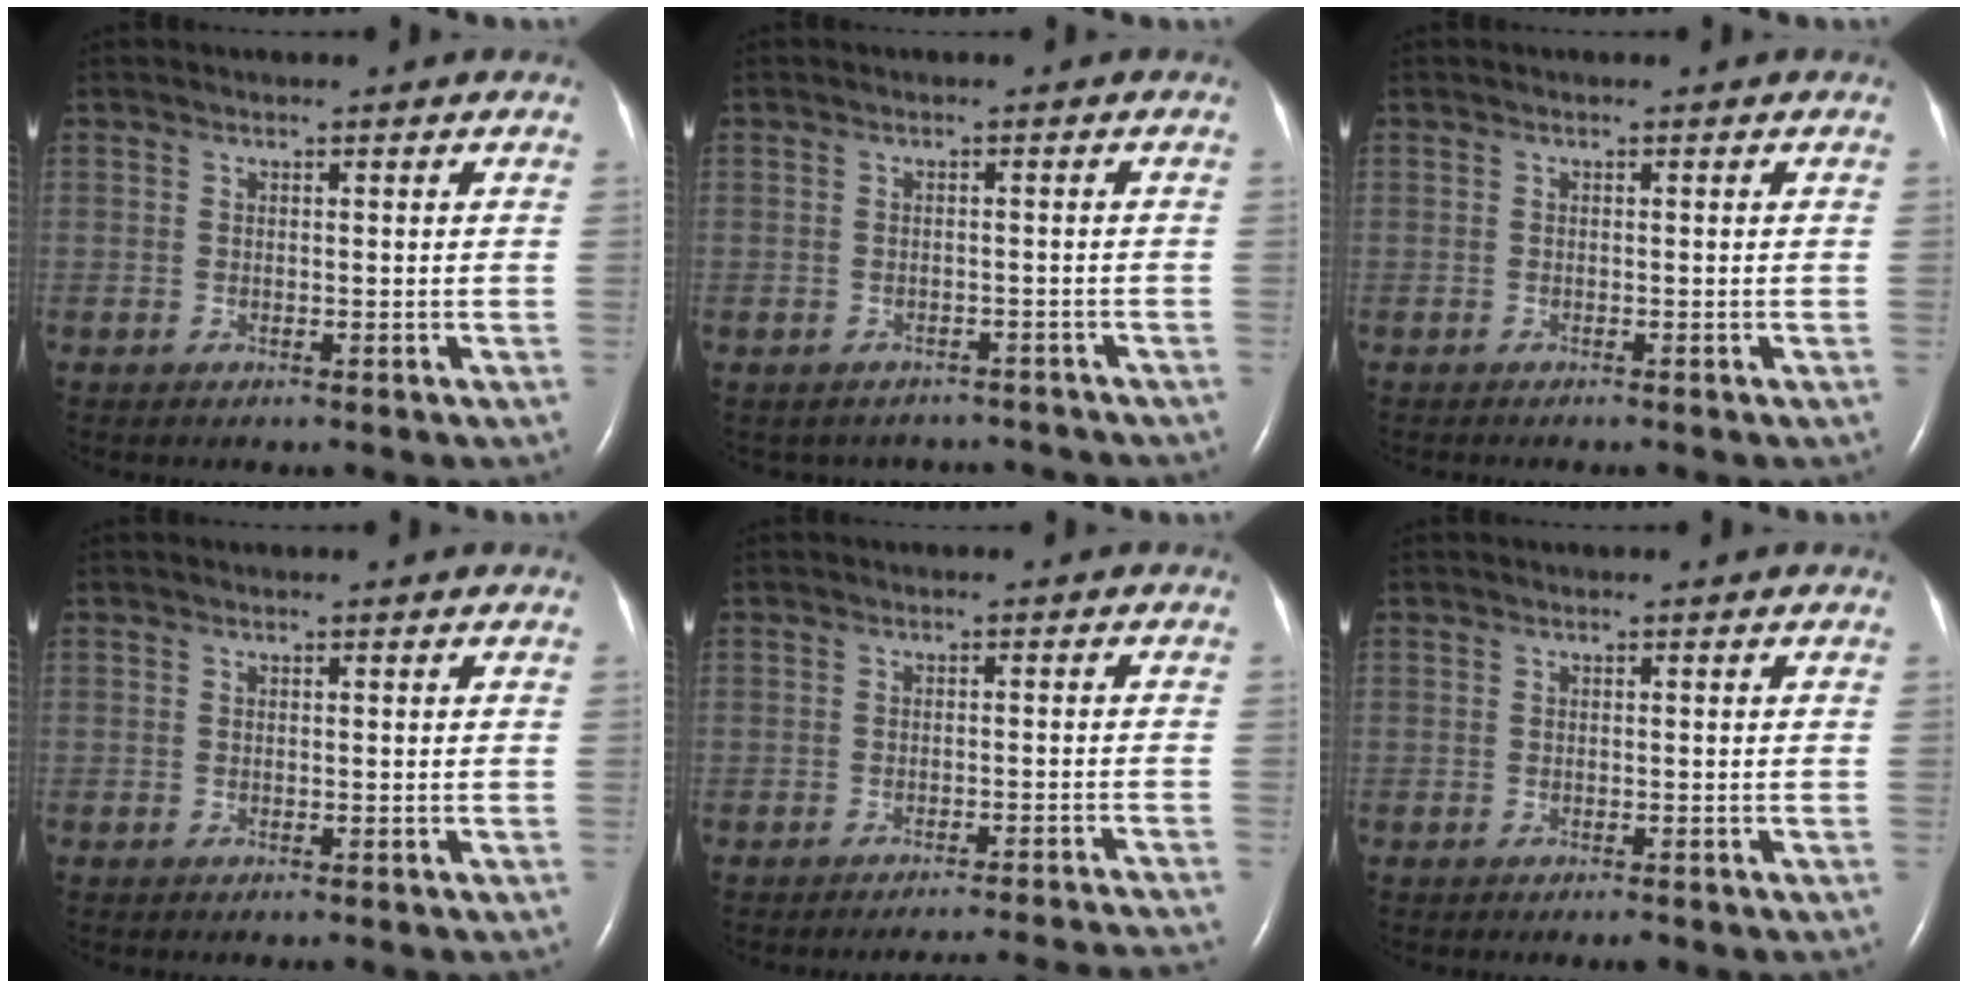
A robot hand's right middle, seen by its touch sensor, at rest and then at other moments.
{"total": 6.5, "force": [-5.9, 2.8, 0.1], "torque": [-0.003, 0.015, -0.060]}
{"total": 1.3, "force": [-1.1, 0.1, 0.6], "torque": [-0.008, -0.002, -0.012]}
{"total": 0.0}
{"total": 12.1, "force": [-11.6, -2.5, 2.5], "torque": [-0.007, -0.019, -0.136]}
{"total": 0.8, "force": [-0.6, 0.1, 0.5], "torque": [-0.009, -0.002, -0.006]}